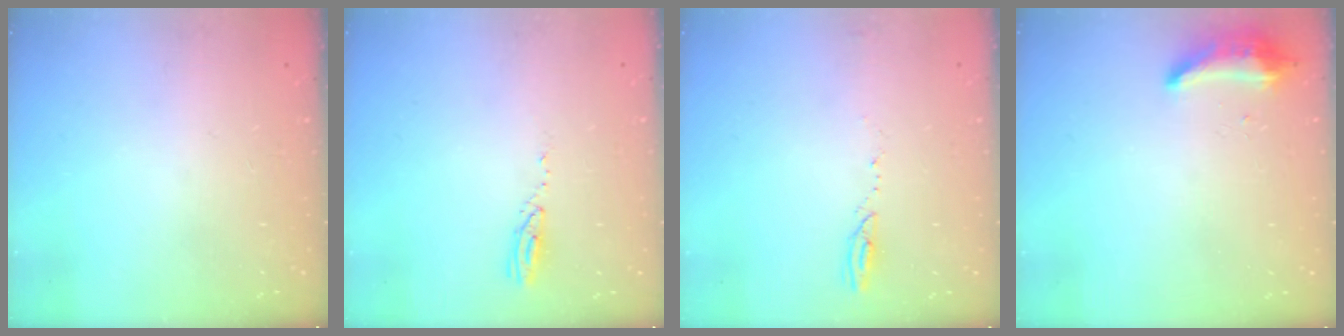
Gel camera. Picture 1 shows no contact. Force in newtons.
{"total": 3.4, "press": 3.4, "slide": 0.3}
{"total": 3.1, "press": 3.0, "slide": 0.4}
{"total": 8.2, "press": 8.2, "slide": 0.5}